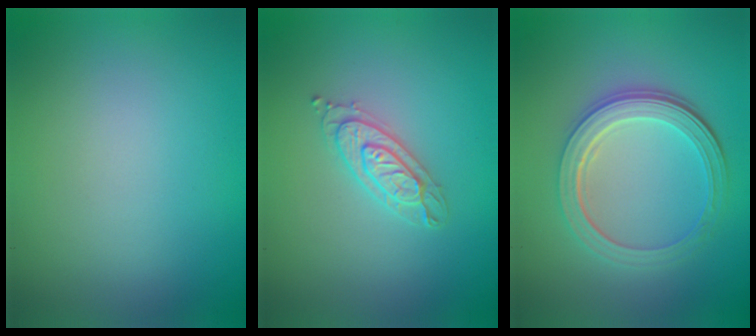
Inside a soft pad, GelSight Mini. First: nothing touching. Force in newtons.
{"total": 2.3, "press": 2.3, "slide": 0.4}
{"total": 5.0, "press": 3.8, "slide": 3.2}